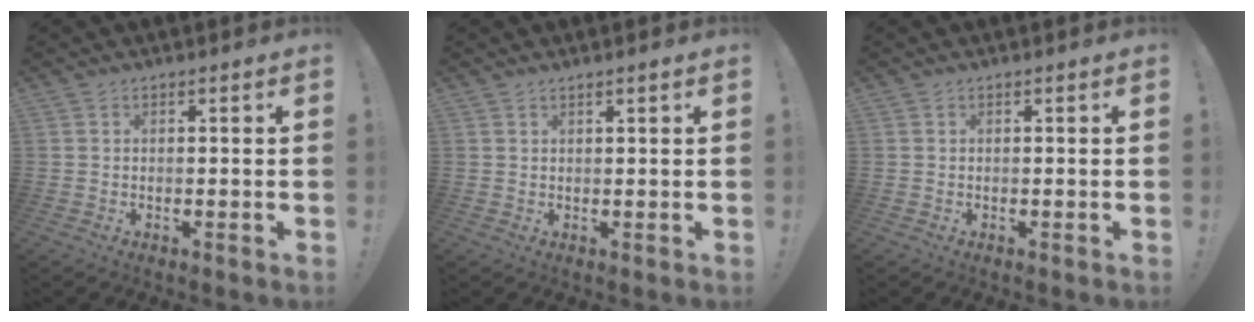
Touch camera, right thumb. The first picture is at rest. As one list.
[{"total": 1.0, "force": [0.8, -0.1, 0.6], "torque": [-0.014, 0.002, 0.014]}, {"total": 0.0}]